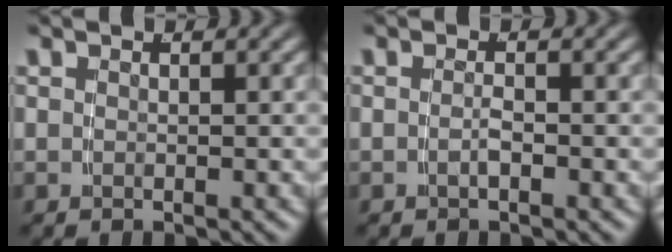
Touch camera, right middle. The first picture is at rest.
{"total": 1.1, "force": [-0.8, -0.2, 0.7], "torque": [-0.014, -0.005, -0.011]}